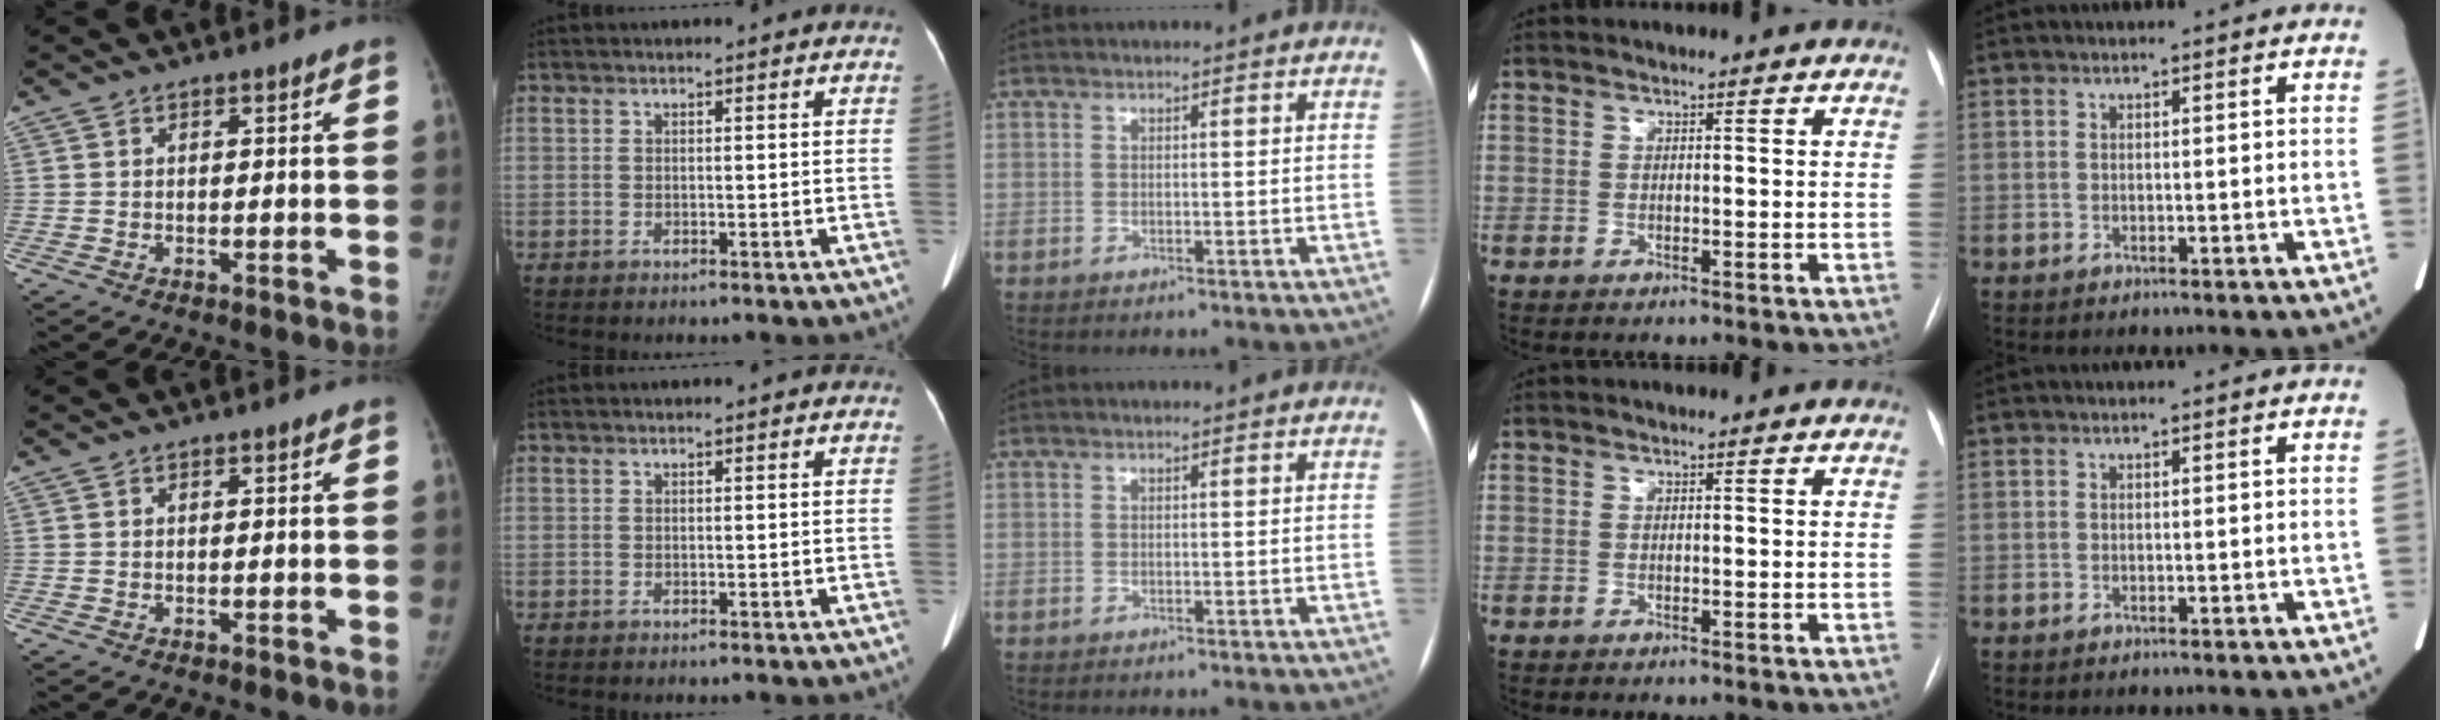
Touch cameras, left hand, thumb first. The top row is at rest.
{}